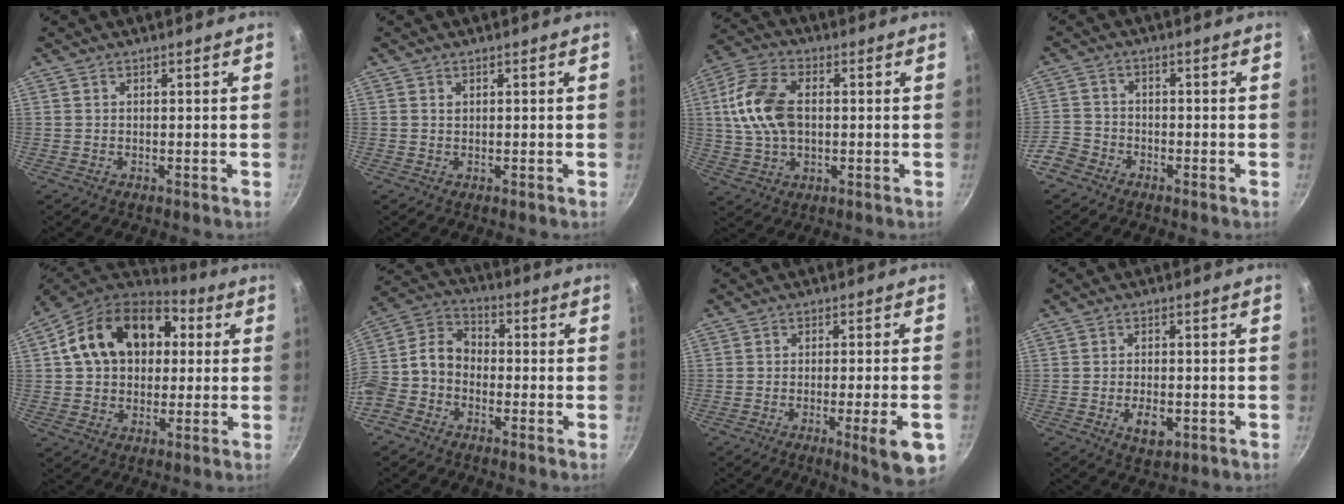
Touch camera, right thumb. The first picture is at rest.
{"total": 0.5, "force": [0.3, 0.4, 0.2], "torque": [-0.001, -0.001, 0.004]}
{"total": 13.1, "force": [1.2, 8.3, 10.1], "torque": [-0.191, 0.018, 0.013]}
{"total": 5.5, "force": [-3.6, 3.7, 1.8], "torque": [-0.033, 0.037, -0.079]}
{"total": 20.1, "force": [4.5, 14.7, 13.0], "torque": [-0.195, 0.031, 0.064]}
{"total": 11.6, "force": [-3.1, 8.9, 6.7], "torque": [-0.122, 0.057, -0.081]}
{"total": 9.4, "force": [-3.5, 1.4, 8.6], "torque": [-0.101, 0.009, -0.046]}
{"total": 5.3, "force": [-1.7, 2.9, 4.1], "torque": [-0.063, 0.004, -0.022]}